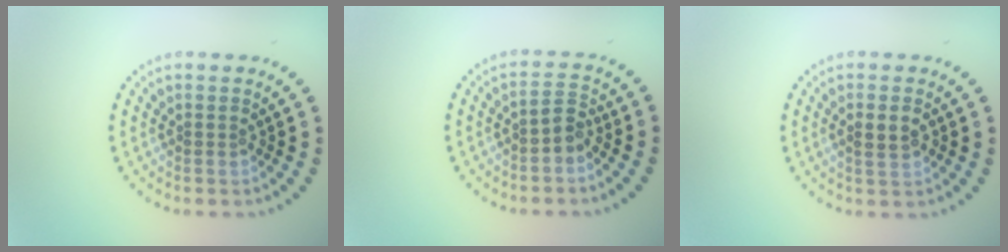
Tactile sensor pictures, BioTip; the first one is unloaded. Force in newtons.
{"total": 1.7, "press": 1.5, "slide": 0.8}
{"total": 1.7, "press": 1.7, "slide": 0.1}